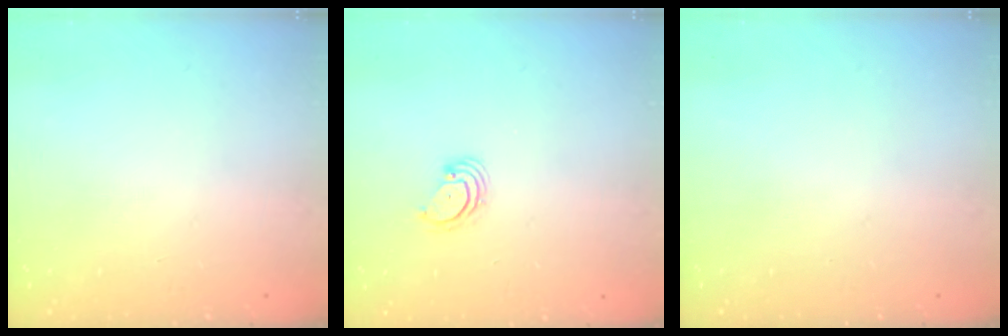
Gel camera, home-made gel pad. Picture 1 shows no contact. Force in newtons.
{"total": 3.1, "press": 3.1, "slide": 0.3}
{"total": 0.0}